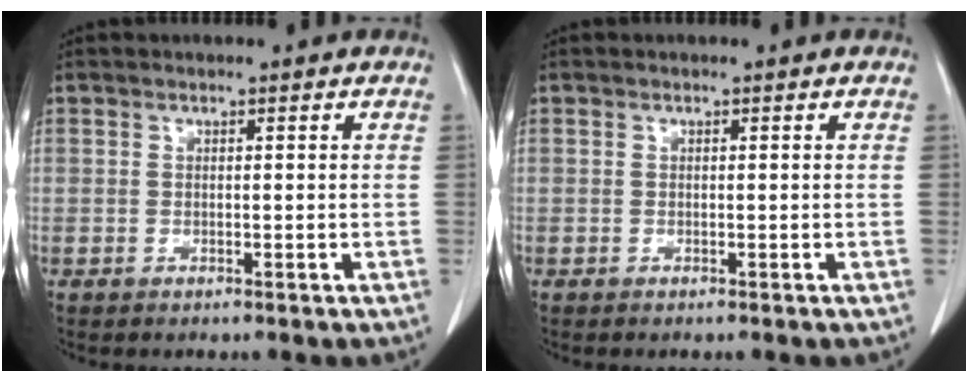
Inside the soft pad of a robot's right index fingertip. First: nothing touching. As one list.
[{"total": 0.0}]